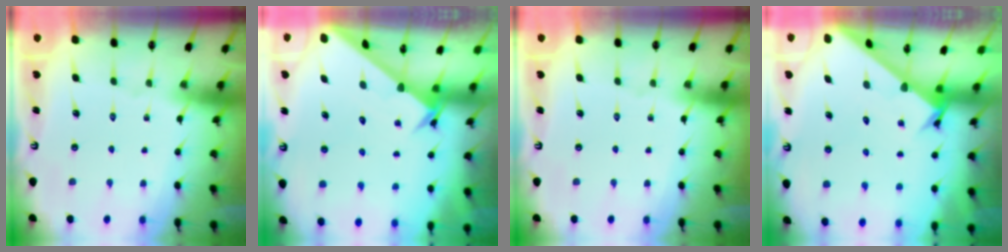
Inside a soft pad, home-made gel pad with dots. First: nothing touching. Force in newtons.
{"total": 2.5, "press": 2.5, "slide": 0.2}
{"total": 0.0}
{"total": 2.6, "press": 2.6, "slide": 0.2}